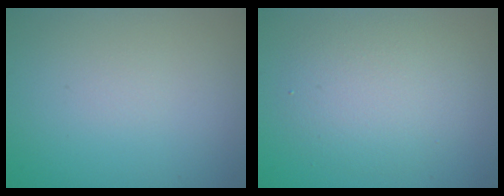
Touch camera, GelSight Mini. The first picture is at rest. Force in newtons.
{"total": 4.0, "press": 4.0, "slide": 0.3}